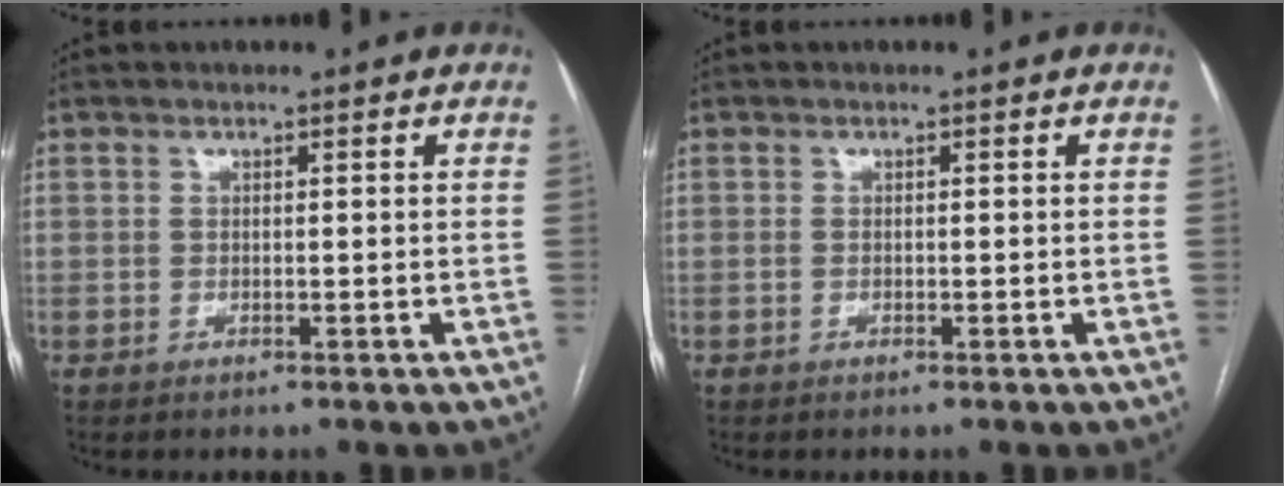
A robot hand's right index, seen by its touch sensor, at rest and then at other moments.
{"total": 0.0}